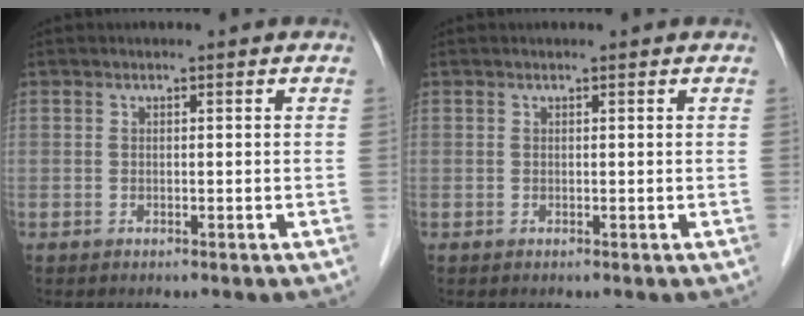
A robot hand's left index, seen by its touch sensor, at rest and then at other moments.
{"total": 0.7, "force": [0.7, 0.1, 0.1], "torque": [-0.005, 0.005, 0.010]}